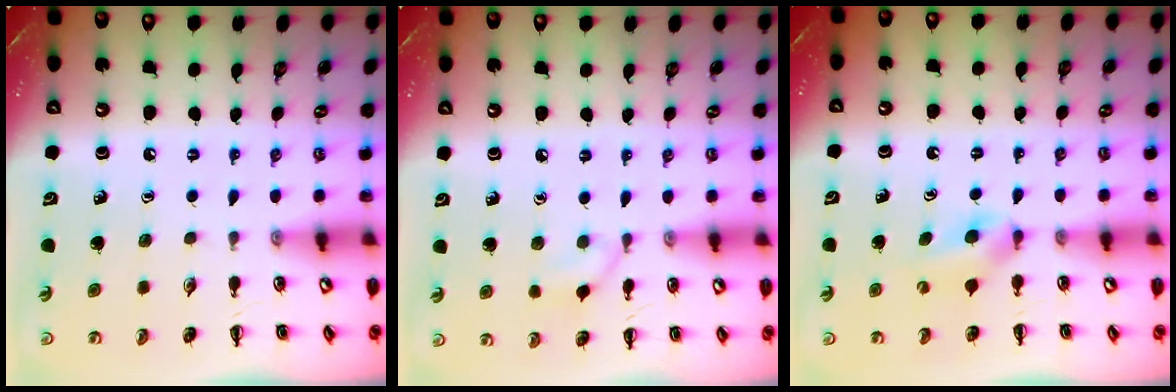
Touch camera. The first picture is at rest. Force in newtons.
{"total": 6.0, "press": 5.8, "slide": 1.5}
{"total": 3.7, "press": 3.4, "slide": 1.5}